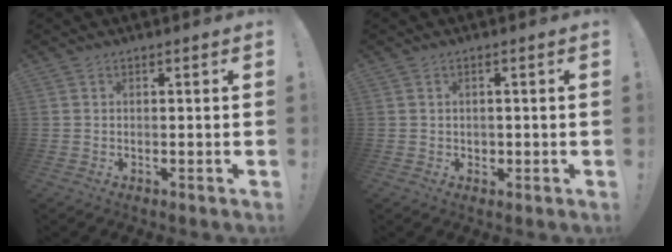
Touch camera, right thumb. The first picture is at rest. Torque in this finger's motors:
{"motor_torque": [-0.02, -0.14, 0.15, -0.42, -0.03]}